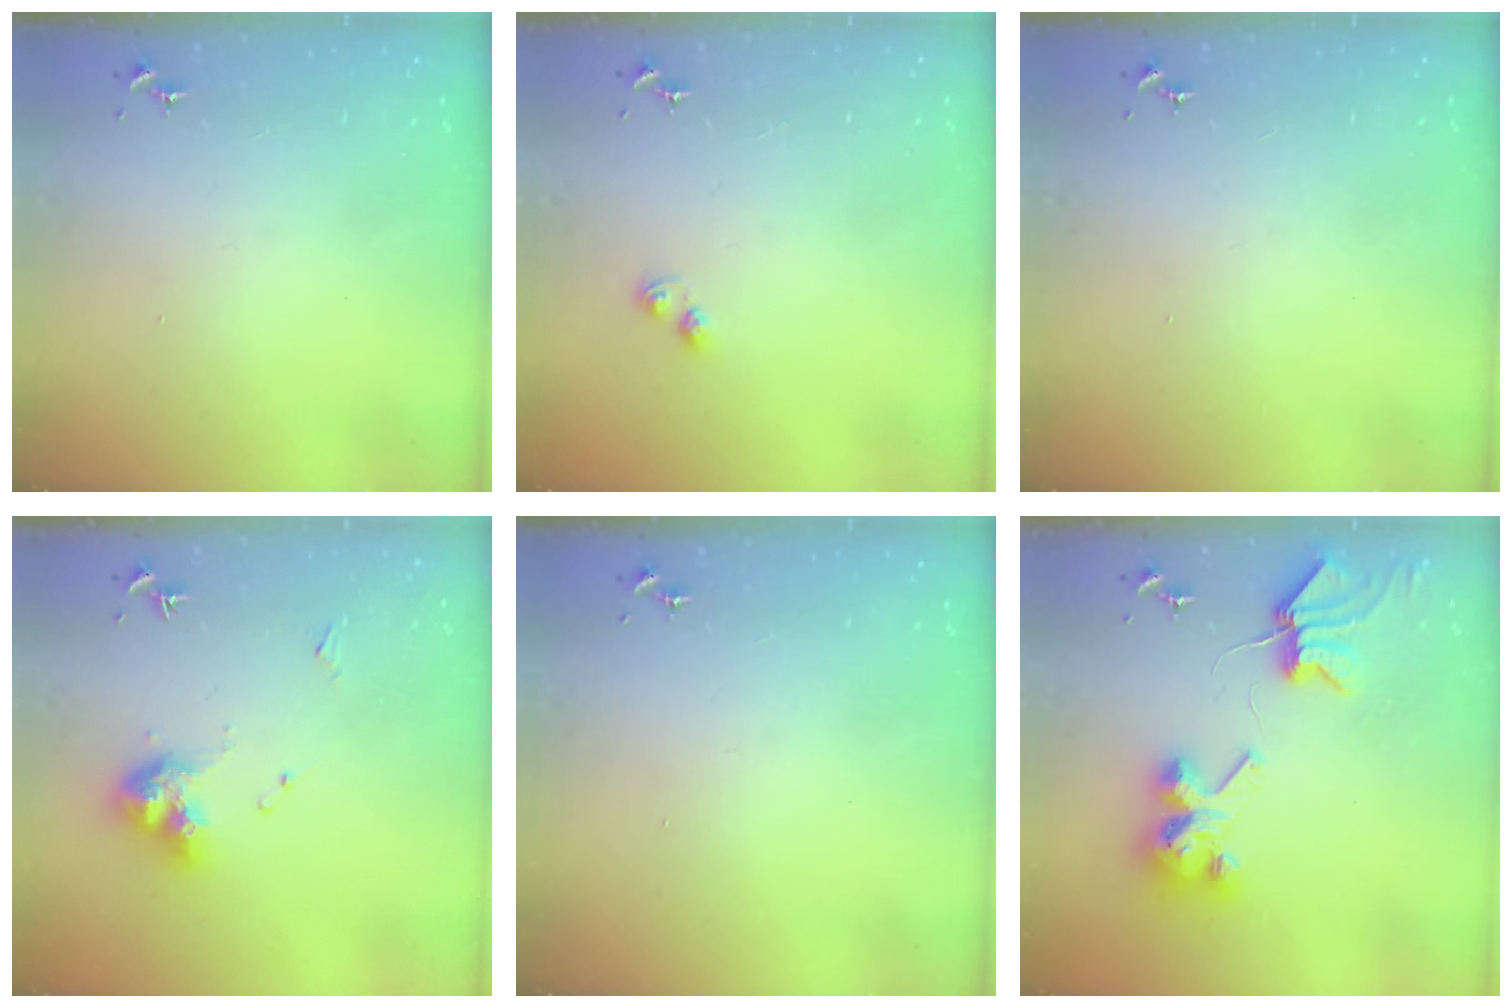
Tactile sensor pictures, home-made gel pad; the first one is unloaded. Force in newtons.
{"total": 2.9, "press": 2.8, "slide": 0.5}
{"total": 0.0}
{"total": 11.1, "press": 11.1, "slide": 1.0}
{"total": 0.0}
{"total": 9.3, "press": 9.2, "slide": 1.3}